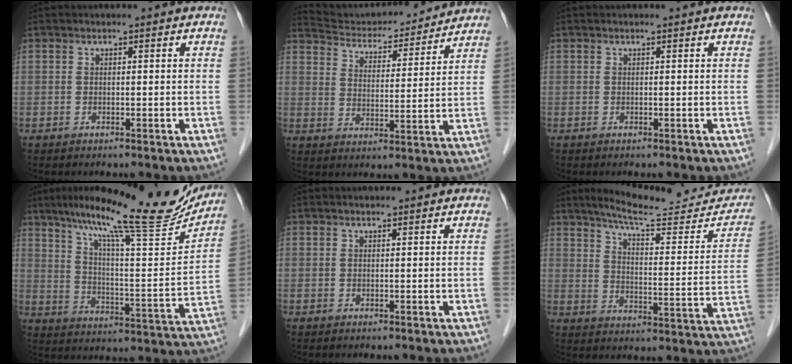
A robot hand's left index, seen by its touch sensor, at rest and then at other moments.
{"total": 15.2, "force": [14.7, 2.3, 2.9], "torque": [-0.045, 0.007, 0.215]}
{"total": 0.0}
{"total": 21.8, "force": [18.1, 1.7, 12.0], "torque": [-0.192, -0.012, 0.263]}
{"total": 0.5, "force": [0.5, 0.0, 0.1], "torque": [-0.002, 0.002, 0.009]}
{"total": 18.1, "force": [16.6, 2.6, 6.8], "torque": [-0.087, -0.040, 0.214]}